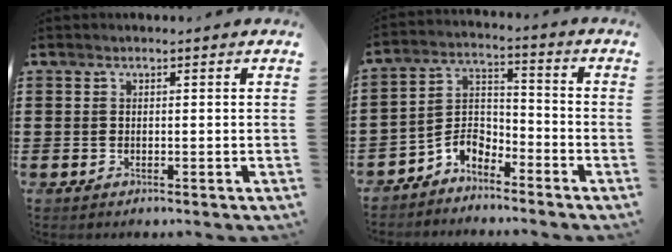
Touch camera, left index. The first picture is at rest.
{"total": 5.3, "force": [-4.6, 2.1, 1.6], "torque": [-0.047, 0.003, -0.096]}